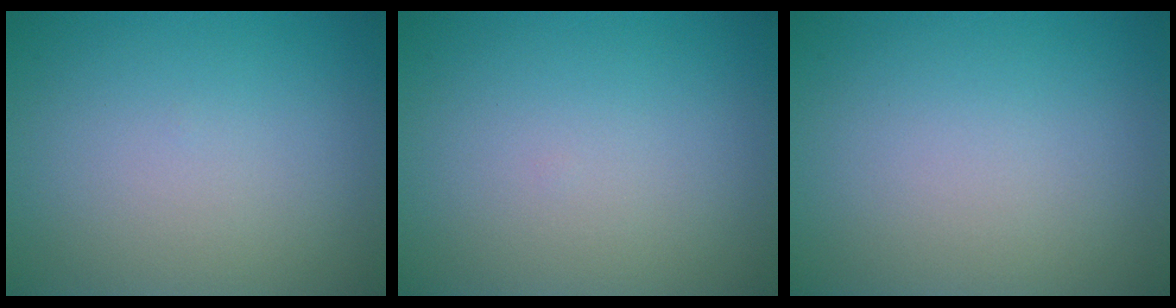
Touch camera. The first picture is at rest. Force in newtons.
{"total": 0.0}
{"total": 0.0}